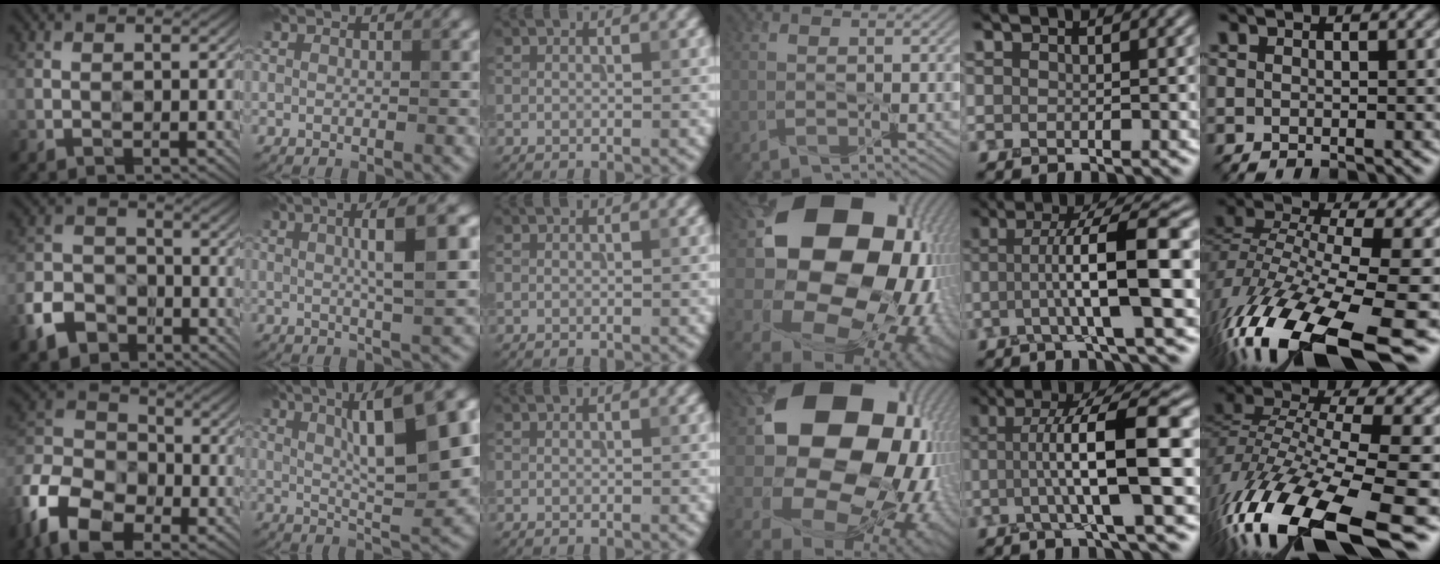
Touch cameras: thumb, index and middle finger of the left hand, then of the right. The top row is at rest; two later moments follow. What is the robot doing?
{"motion": "peel", "object": "tape"}